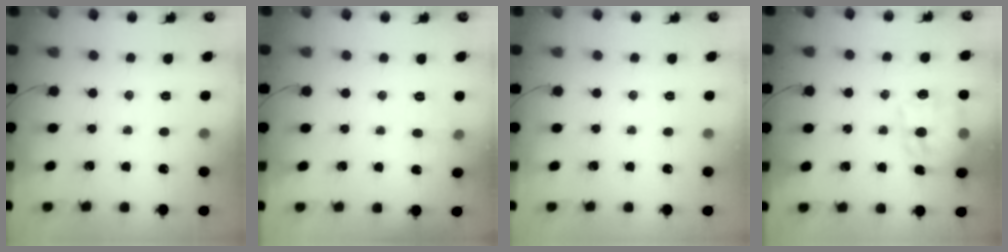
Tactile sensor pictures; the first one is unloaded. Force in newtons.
{"total": 6.2, "press": 5.9, "slide": 1.8}
{"total": 0.0}
{"total": 15.7, "press": 15.6, "slide": 1.7}